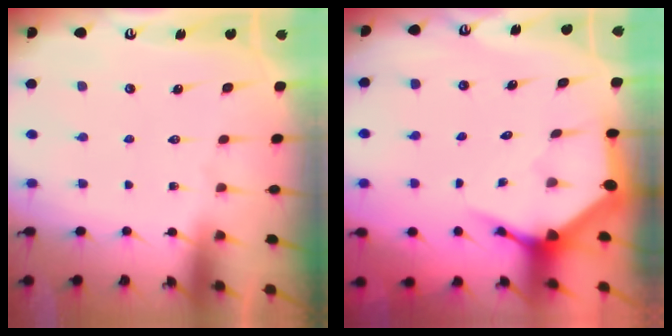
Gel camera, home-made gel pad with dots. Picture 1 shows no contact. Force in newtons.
{"total": 3.8, "press": 3.8, "slide": 0.6}